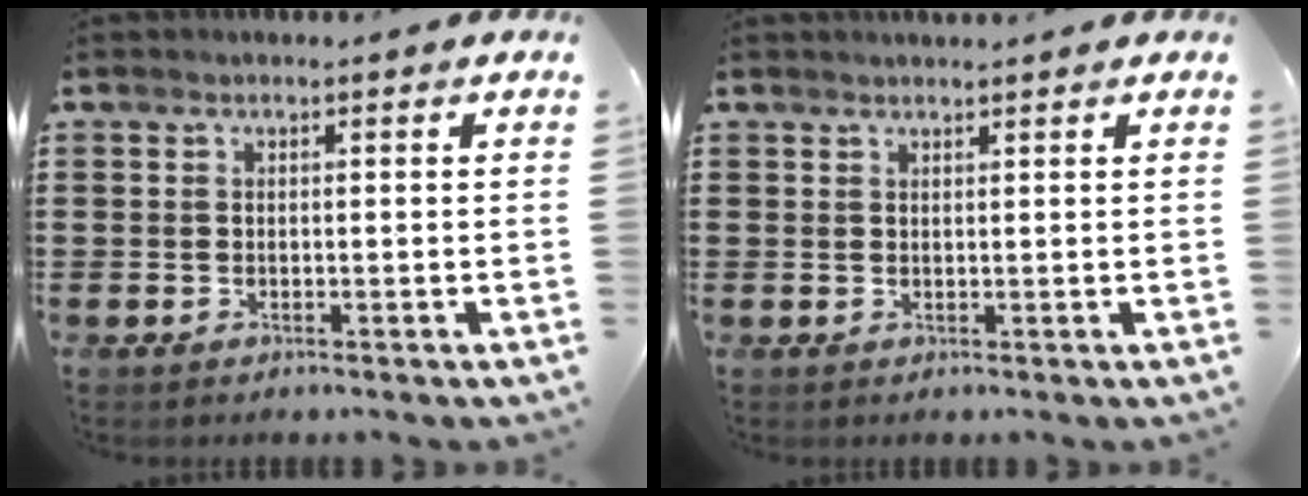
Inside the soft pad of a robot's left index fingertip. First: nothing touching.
{"total": 0.9, "force": [0.9, -0.1, 0.1], "torque": [-0.005, -0.002, 0.019]}